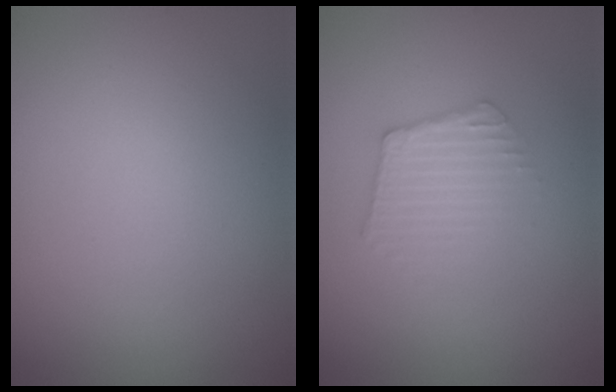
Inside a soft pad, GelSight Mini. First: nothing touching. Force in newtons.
{"total": 2.4, "press": 2.4, "slide": 0.3}